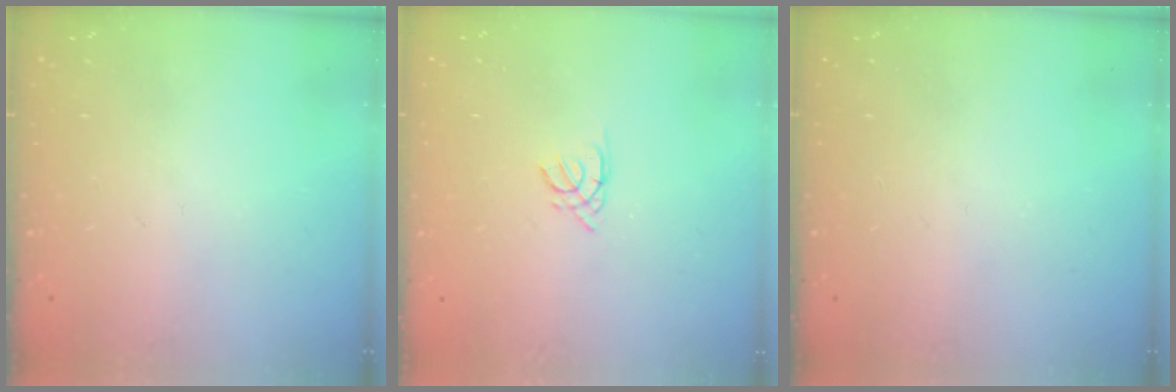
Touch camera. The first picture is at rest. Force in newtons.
{"total": 1.7, "press": 1.7, "slide": 0.3}
{"total": 0.0}